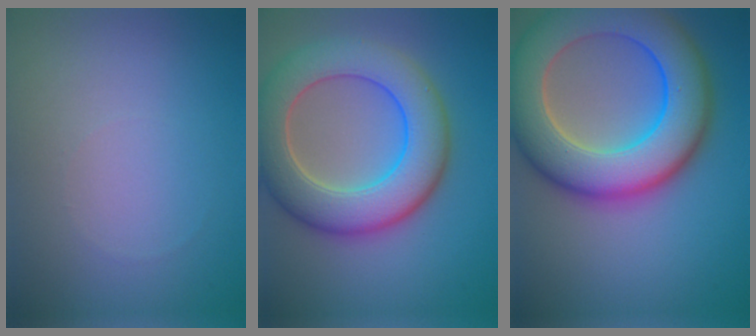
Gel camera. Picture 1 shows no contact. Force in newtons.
{"total": 9.4, "press": 9.3, "slide": 0.8}
{"total": 12.2, "press": 12.1, "slide": 0.6}